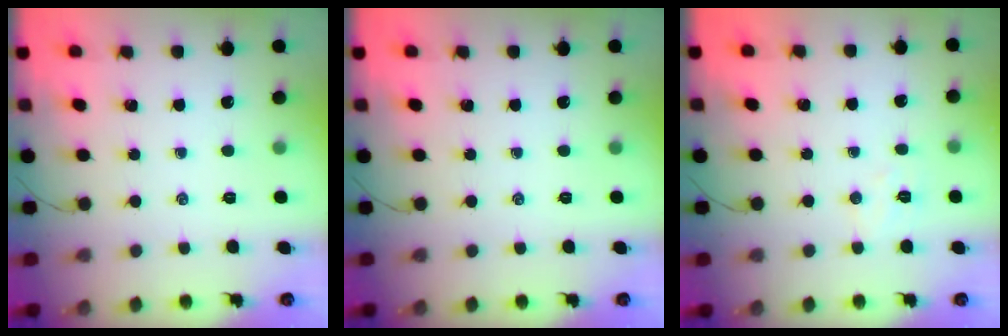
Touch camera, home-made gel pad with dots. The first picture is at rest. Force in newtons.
{"total": 0.0}
{"total": 5.2, "press": 5.1, "slide": 1.1}